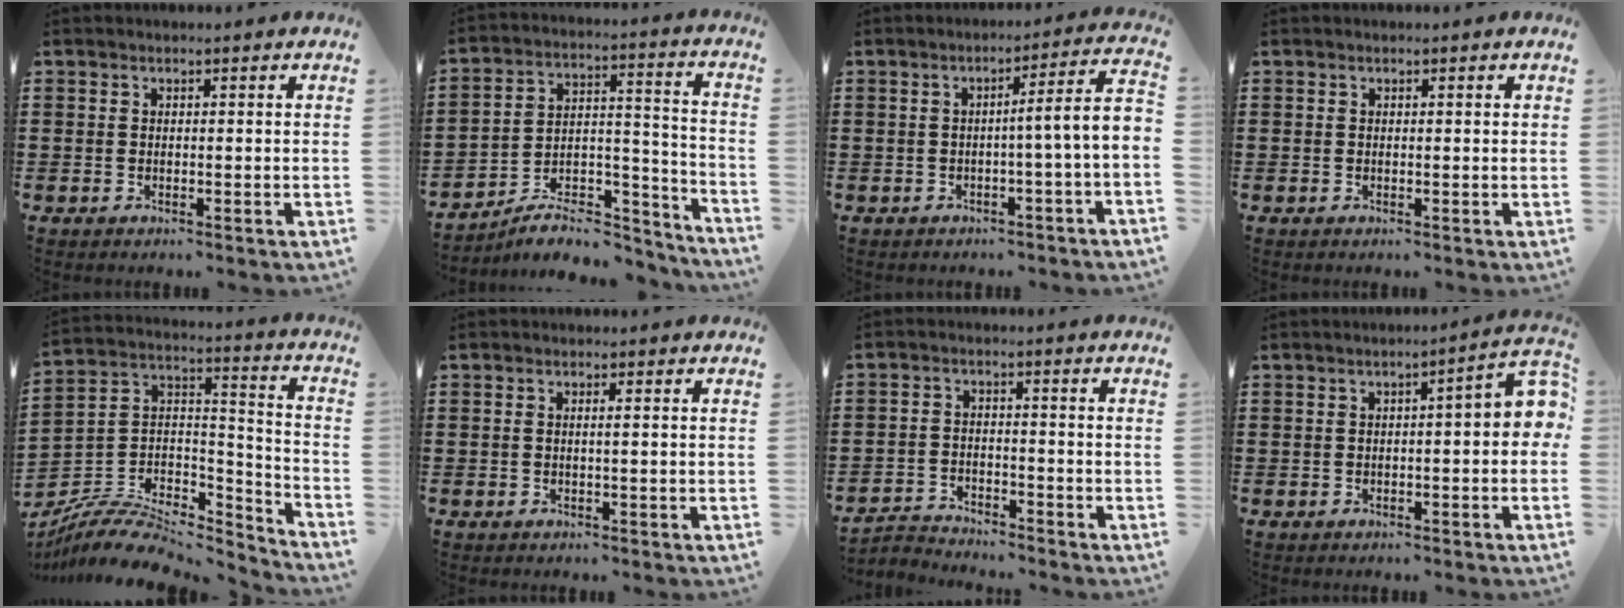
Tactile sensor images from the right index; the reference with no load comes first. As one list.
[{"total": 8.3, "force": [-7.0, 2.8, 3.3], "torque": [-0.047, 0.024, -0.132]}, {"total": 5.2, "force": [-1.2, -0.4, 5.1], "torque": [-0.083, -0.019, -0.028]}, {"total": 0.0}, {"total": 7.6, "force": [-5.9, 3.3, 3.5], "torque": [-0.071, 0.008, -0.116]}, {"total": 0.7, "force": [0.1, -0.2, 0.7], "torque": [-0.012, -0.005, 0.003]}, {"total": 2.8, "force": [-2.7, 0.5, 0.0], "torque": [-0.008, 0.003, -0.059]}, {"total": 4.1, "force": [-0.4, 0.8, 4.0], "torque": [-0.060, 0.000, -0.011]}]